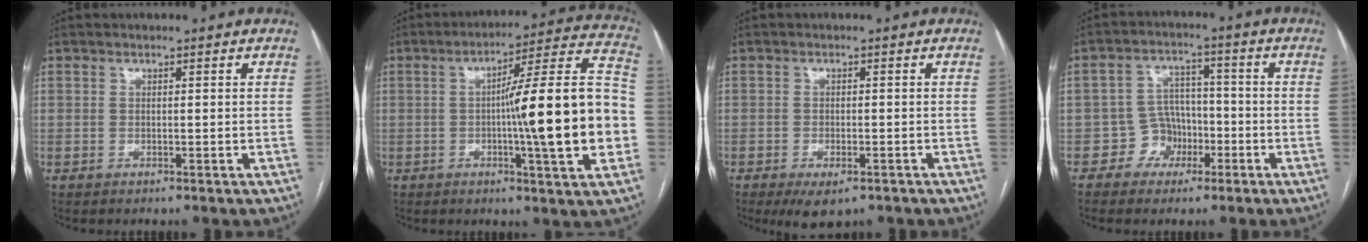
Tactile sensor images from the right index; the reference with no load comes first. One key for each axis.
{"total": 19.6, "fx": -2.6, "fy": 0.6, "fz": 19.4, "tx": -0.259, "ty": 0.018, "tz": -0.040}
{"total": 4.7, "fx": -3.0, "fy": 2.0, "fz": 3.0, "tx": -0.050, "ty": -0.007, "tz": -0.040}
{"total": 5.6, "fx": -2.5, "fy": 4.9, "fz": 1.3, "tx": -0.018, "ty": 0.020, "tz": -0.037}